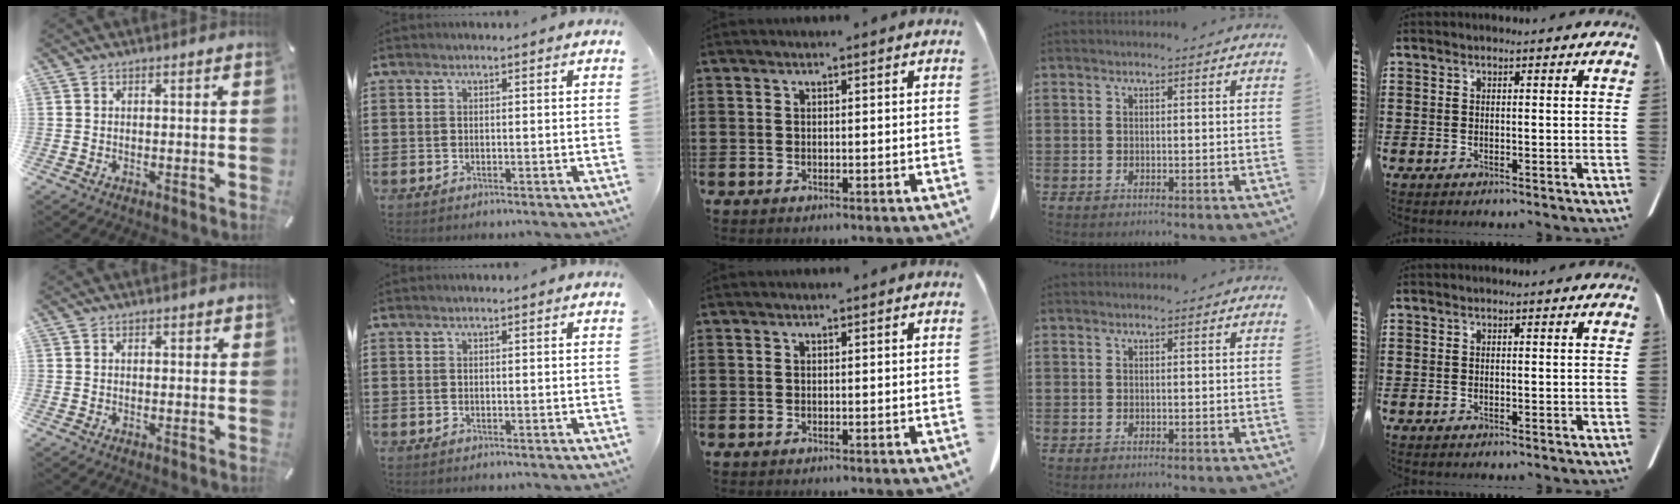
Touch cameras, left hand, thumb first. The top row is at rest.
{"thumb": {"total": 0.7, "force": [0.1, 0.6, 0.4], "torque": [0.000, 0.001, 0.000]}}